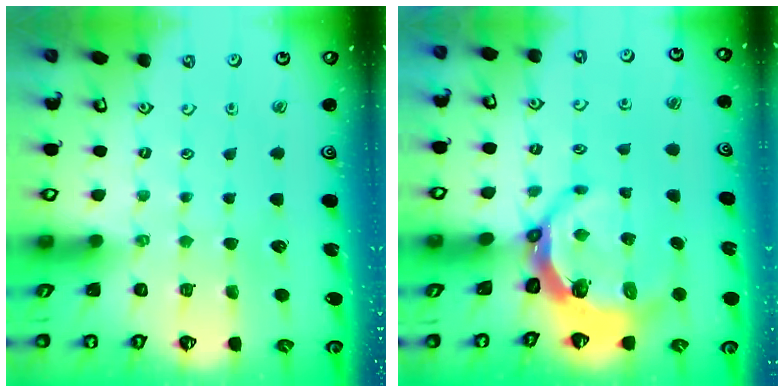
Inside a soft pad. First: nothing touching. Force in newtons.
{"total": 6.5, "press": 5.3, "slide": 3.8}